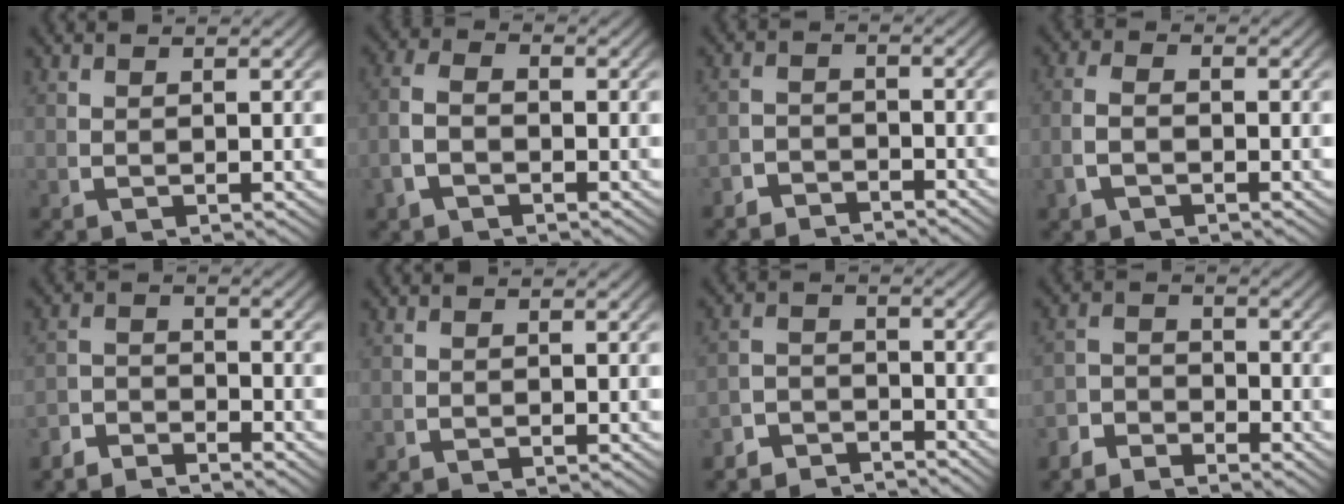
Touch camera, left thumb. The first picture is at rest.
{"total": 3.0, "force": [-0.7, 2.1, 2.1], "torque": [-0.053, -0.001, -0.013]}
{"total": 3.3, "force": [-3.2, 0.8, -0.1], "torque": [0.012, -0.010, -0.057]}
{"total": 1.9, "force": [-0.7, 1.1, 1.4], "torque": [-0.039, 0.003, -0.014]}
{"total": 3.0, "force": [-2.9, 0.6, -0.1], "torque": [0.013, -0.007, -0.060]}
{"total": 0.0}
{"total": 4.3, "force": [-4.2, 1.0, 0.4], "torque": [0.008, -0.015, -0.075]}
{"total": 2.8, "force": [-2.6, 1.1, 0.3], "torque": [0.013, -0.009, -0.051]}